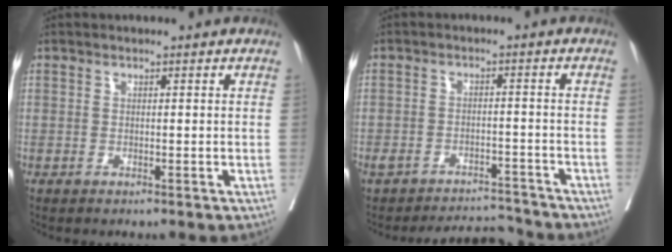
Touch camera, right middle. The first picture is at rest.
{"total": 7.4, "force": [-7.3, 1.3, 0.2], "torque": [-0.002, 0.014, -0.110]}